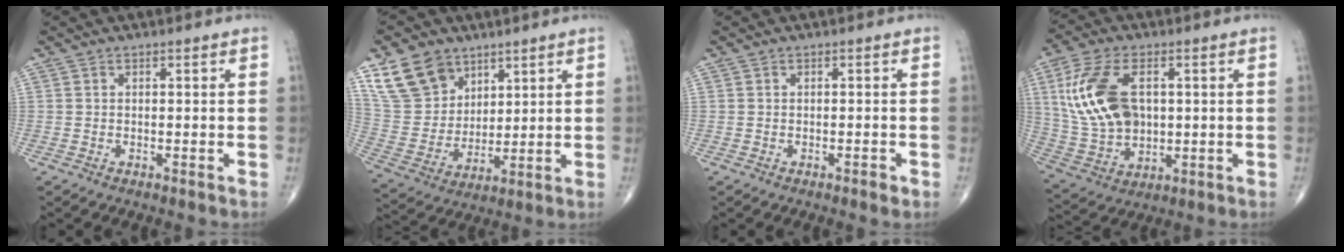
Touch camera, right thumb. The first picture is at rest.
{"total": 13.4, "force": [8.1, 9.4, 5.0], "torque": [-0.072, -0.035, 0.170]}
{"total": 0.9, "force": [-0.5, 0.4, 0.7], "torque": [-0.011, -0.002, -0.008]}
{"total": 16.0, "force": [3.3, 9.7, 12.3], "torque": [-0.241, -0.004, 0.071]}